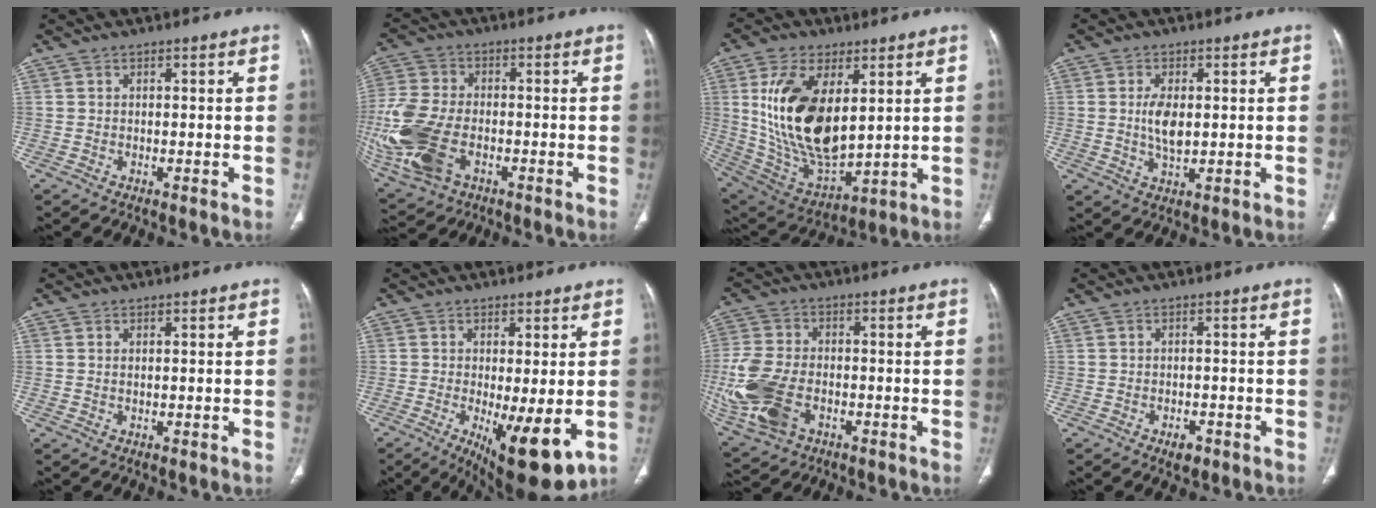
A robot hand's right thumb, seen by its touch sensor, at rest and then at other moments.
{"total": 18.5, "force": [-5.0, 11.4, 13.7], "torque": [-0.346, -0.004, -0.084]}
{"total": 21.4, "force": [4.8, 11.1, 17.6], "torque": [-0.324, -0.030, 0.106]}
{"total": 5.4, "force": [0.5, 2.6, 4.7], "torque": [-0.091, -0.008, 0.012]}
{"total": 0.5, "force": [0.2, 0.2, 0.4], "torque": [-0.013, 0.000, 0.006]}
{"total": 11.7, "force": [-2.9, 3.5, 10.8], "torque": [-0.161, -0.028, -0.033]}
{"total": 15.2, "force": [-3.9, 9.8, 10.9], "torque": [-0.261, 0.001, -0.068]}
{"total": 2.6, "force": [-1.5, 1.5, 1.6], "torque": [-0.021, 0.003, -0.016]}